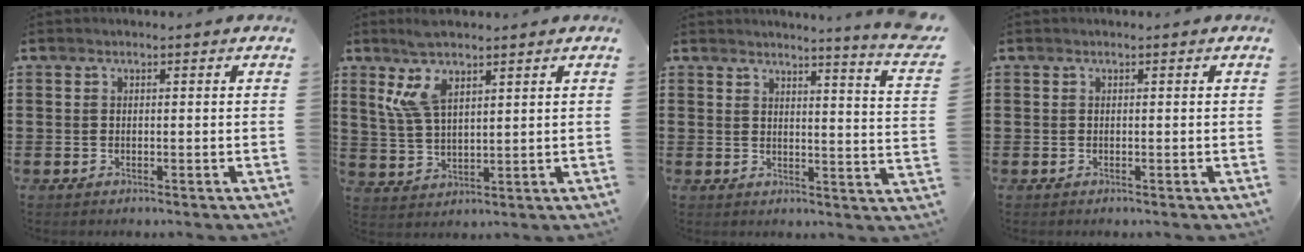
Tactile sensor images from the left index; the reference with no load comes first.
{"total": 7.2, "force": [4.0, 2.2, 5.5], "torque": [-0.130, -0.005, 0.068]}
{"total": 4.1, "force": [3.6, -1.2, 1.6], "torque": [-0.032, -0.040, 0.052]}
{"total": 0.0}